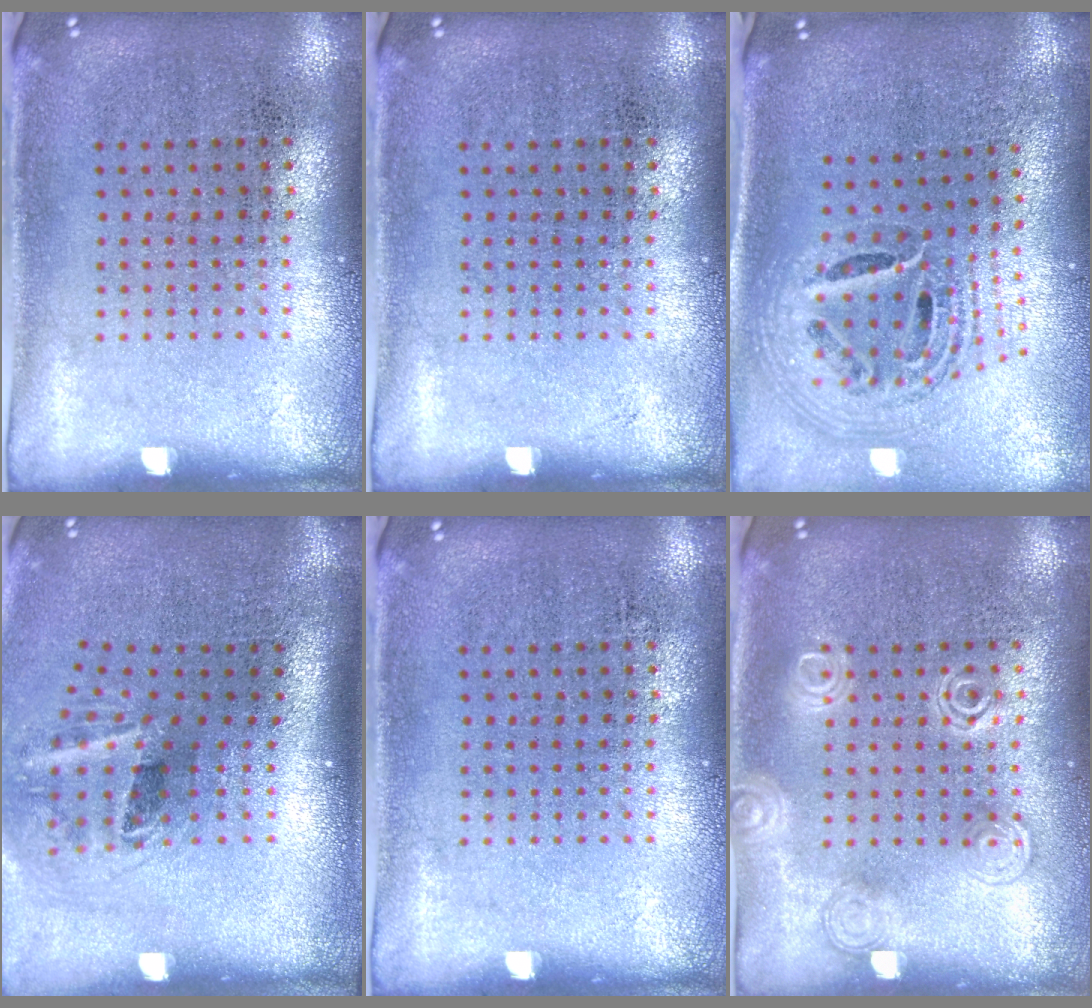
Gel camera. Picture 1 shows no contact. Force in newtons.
{"total": 0.0}
{"total": 1.9, "press": 1.5, "slide": 1.2}
{"total": 2.2, "press": 1.3, "slide": 1.7}
{"total": 0.0}
{"total": 2.1, "press": 2.0, "slide": 0.3}